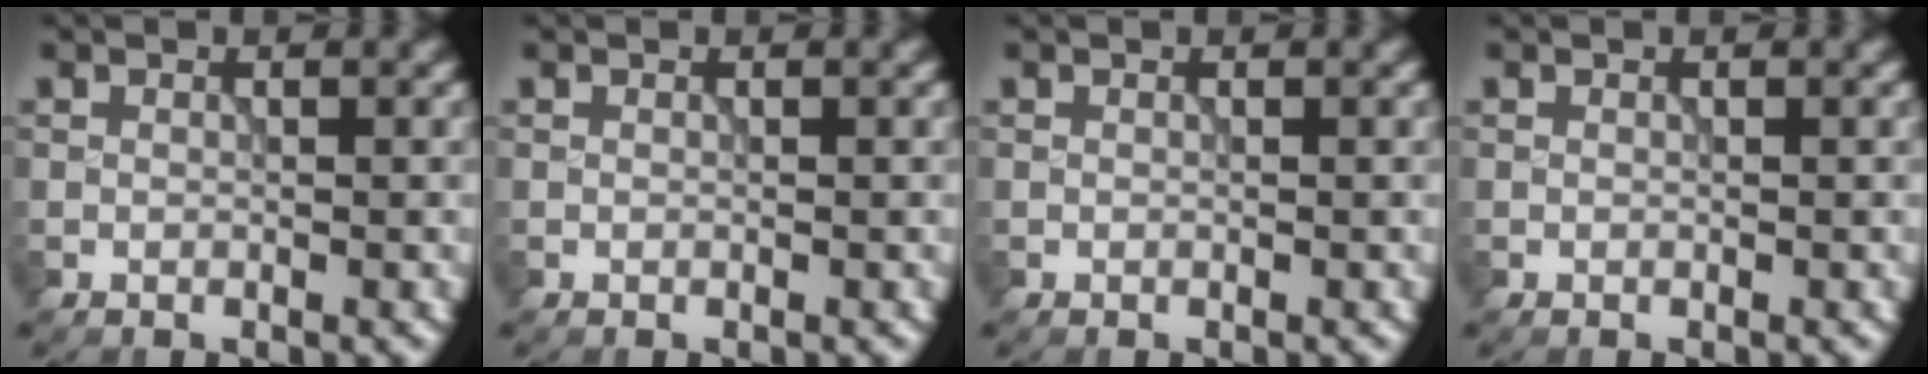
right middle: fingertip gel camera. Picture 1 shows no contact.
{"total": 0.0}
{"total": 0.0}
{"total": 0.0}